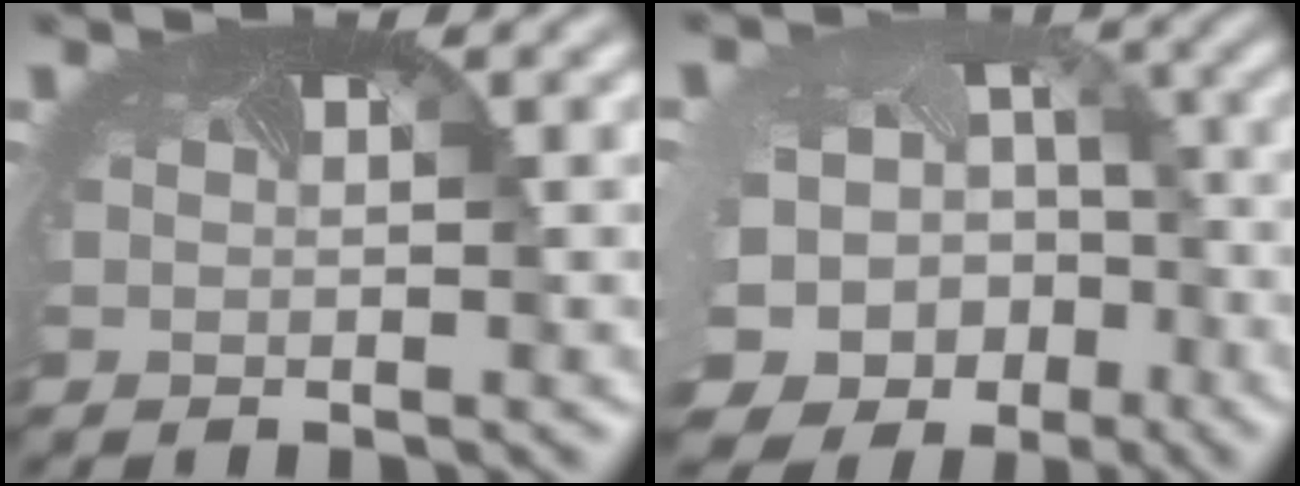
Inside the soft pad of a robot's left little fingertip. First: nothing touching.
{"total": 17.8, "force": [-7.8, 14.6, 6.4], "torque": [-0.156, -0.074, -0.113]}